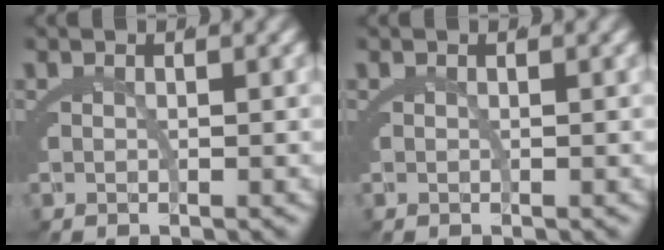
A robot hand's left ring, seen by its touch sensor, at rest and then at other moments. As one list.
[{"total": 0.0}]